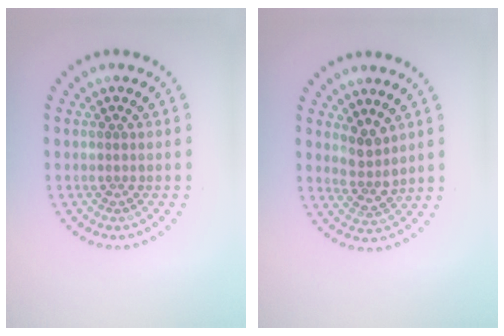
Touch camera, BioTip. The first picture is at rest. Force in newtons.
{"total": 2.3, "press": 1.9, "slide": 1.3}